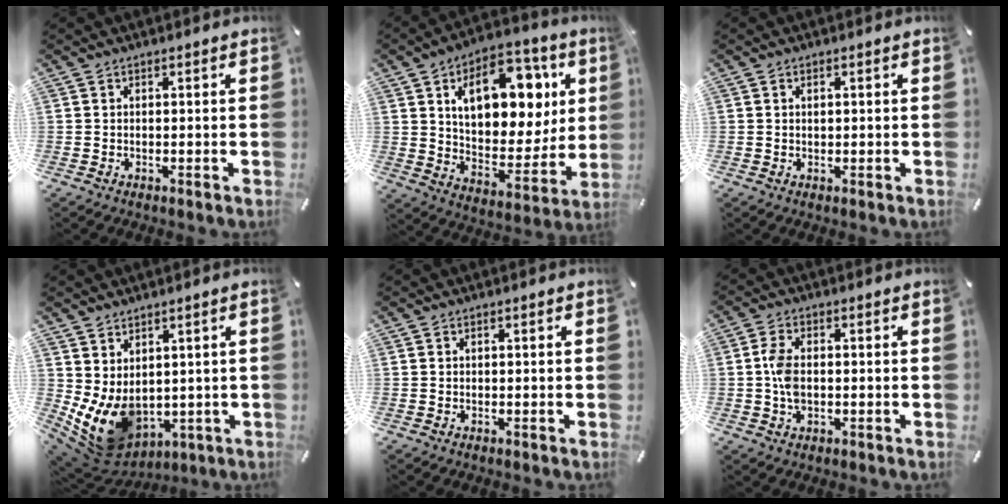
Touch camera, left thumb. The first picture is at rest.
{"total": 18.3, "force": [8.0, 11.7, 11.6], "torque": [-0.167, -0.035, 0.139]}
{"total": 0.9, "force": [0.2, 0.6, 0.6], "torque": [-0.014, 0.002, 0.003]}
{"total": 8.8, "force": [0.6, 7.2, 5.0], "torque": [-0.116, -0.023, 0.018]}
{"total": 0.0}
{"total": 5.1, "force": [-0.2, 3.1, 4.1], "torque": [-0.097, 0.000, -0.008]}